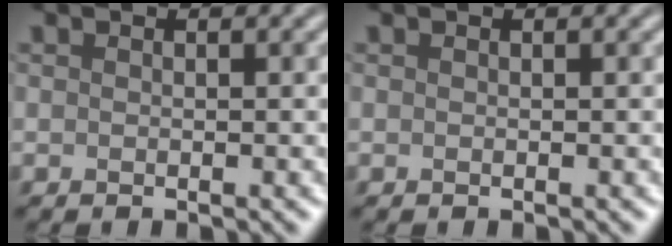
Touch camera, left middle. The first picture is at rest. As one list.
[{"total": 0.0}]